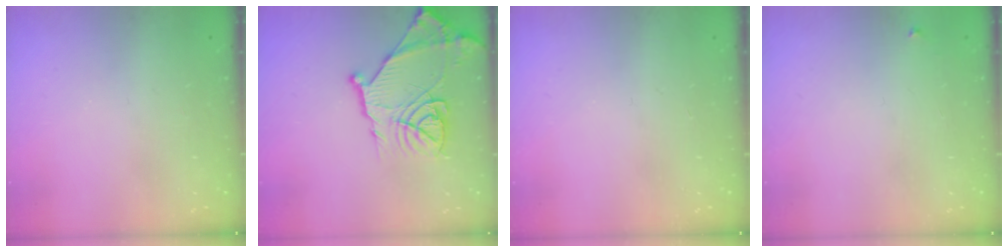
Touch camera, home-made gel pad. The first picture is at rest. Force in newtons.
{"total": 18.2, "press": 18.2, "slide": 1.4}
{"total": 0.0}
{"total": 3.3, "press": 3.3, "slide": 0.5}